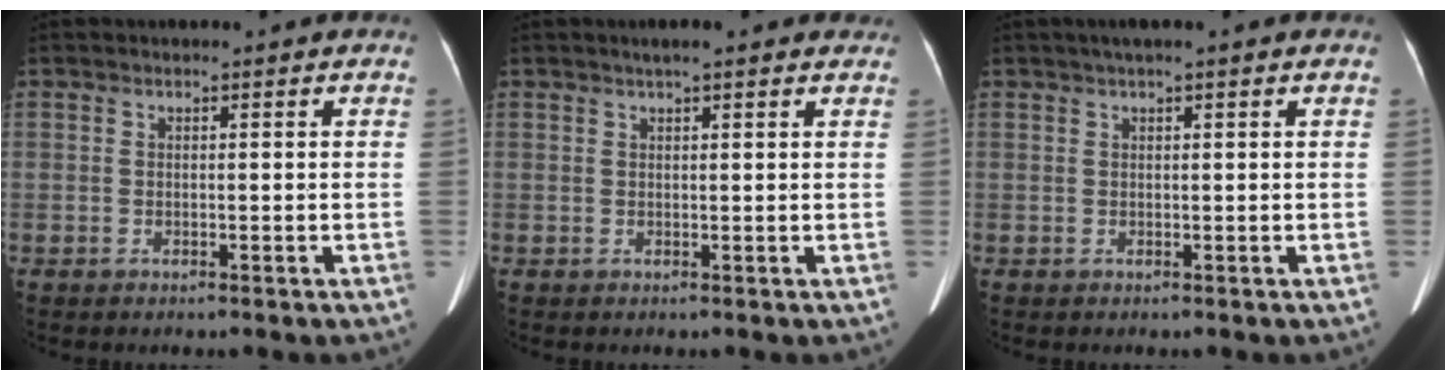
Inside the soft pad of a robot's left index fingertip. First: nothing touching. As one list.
[{"total": 5.3, "force": [4.2, 1.0, 3.1], "torque": [-0.038, 0.027, 0.052]}, {"total": 2.5, "force": [1.6, 0.0, 1.9], "torque": [-0.035, 0.020, 0.027]}]